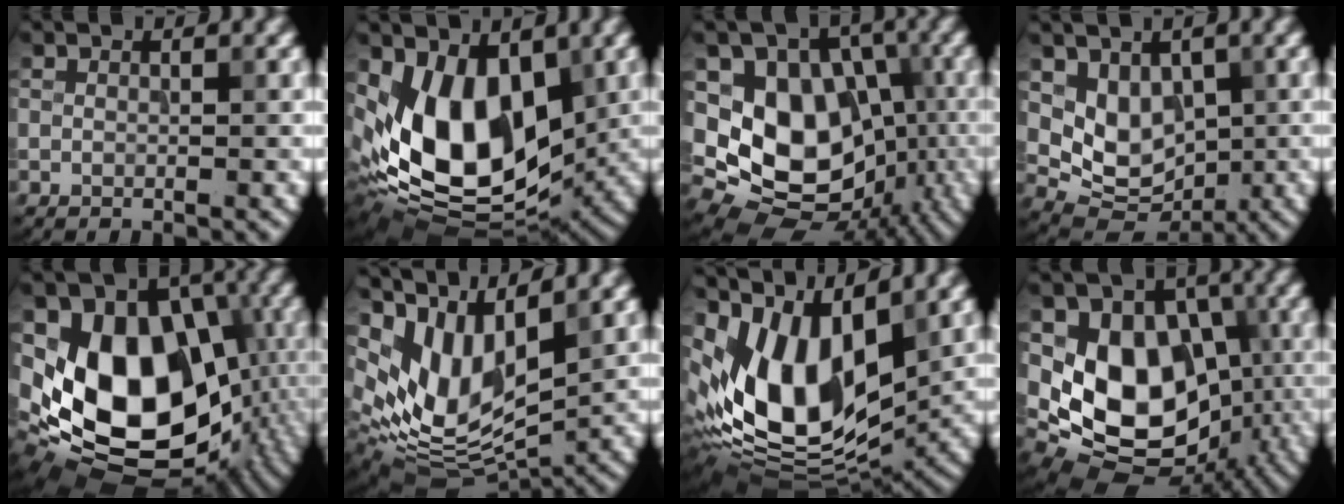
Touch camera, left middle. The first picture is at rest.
{"total": 12.0, "force": [1.1, 7.4, 9.3], "torque": [-0.168, -0.023, 0.016]}
{"total": 12.8, "force": [-1.6, 10.3, 7.4], "torque": [-0.123, -0.003, -0.032]}
{"total": 5.3, "force": [1.3, 4.0, 3.2], "torque": [-0.054, -0.011, 0.029]}
{"total": 15.8, "force": [-0.8, 11.7, 10.6], "torque": [-0.183, -0.008, -0.011]}
{"total": 10.0, "force": [4.2, 5.0, 7.6], "torque": [-0.162, -0.008, 0.083]}
{"total": 12.9, "force": [2.6, 7.1, 10.5], "torque": [-0.209, -0.010, 0.048]}
{"total": 11.7, "force": [-1.0, 9.0, 7.4], "torque": [-0.119, -0.019, -0.011]}